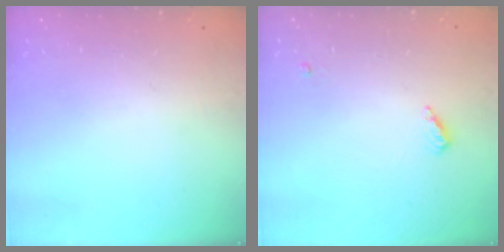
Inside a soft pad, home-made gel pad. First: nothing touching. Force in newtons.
{"total": 4.2, "press": 4.2, "slide": 0.5}